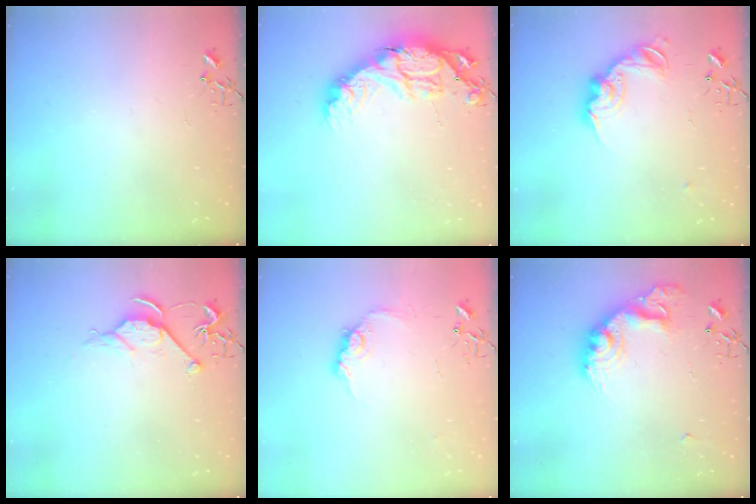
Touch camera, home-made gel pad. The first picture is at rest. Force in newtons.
{"total": 20.3, "press": 20.3, "slide": 1.3}
{"total": 14.6, "press": 14.6, "slide": 0.7}
{"total": 7.2, "press": 7.1, "slide": 0.7}
{"total": 10.4, "press": 10.4, "slide": 0.3}
{"total": 19.3, "press": 19.2, "slide": 1.2}